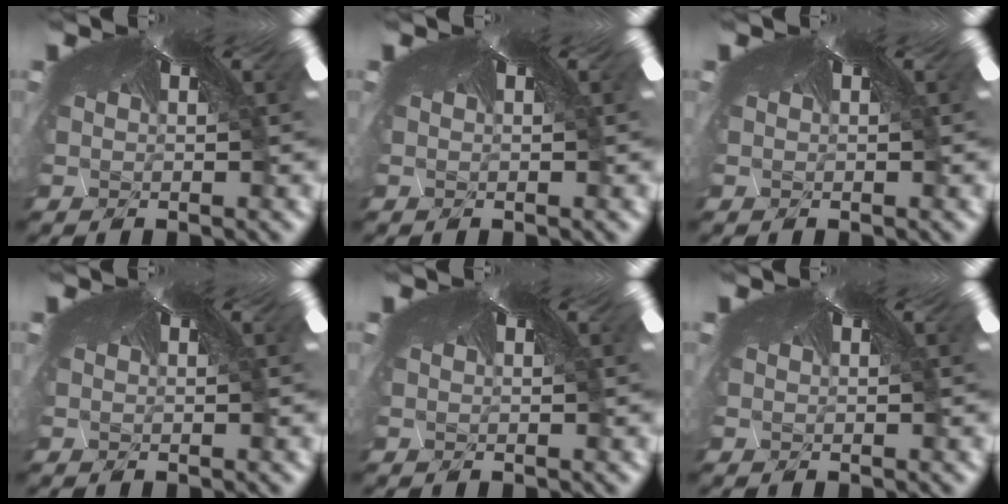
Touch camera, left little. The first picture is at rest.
{"total": 0.0}
{"total": 0.0}
{"total": 0.0}
{"total": 0.0}
{"total": 0.0}